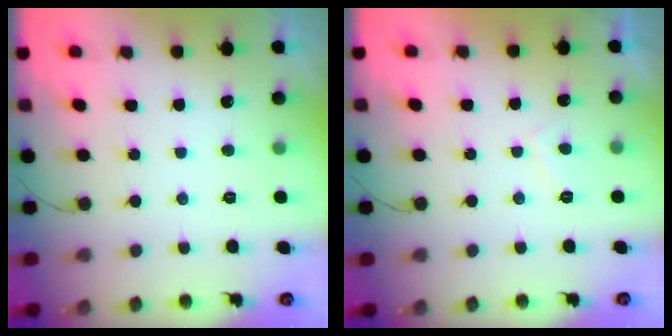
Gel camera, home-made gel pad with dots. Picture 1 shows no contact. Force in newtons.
{"total": 1.5, "press": 1.3, "slide": 0.7}